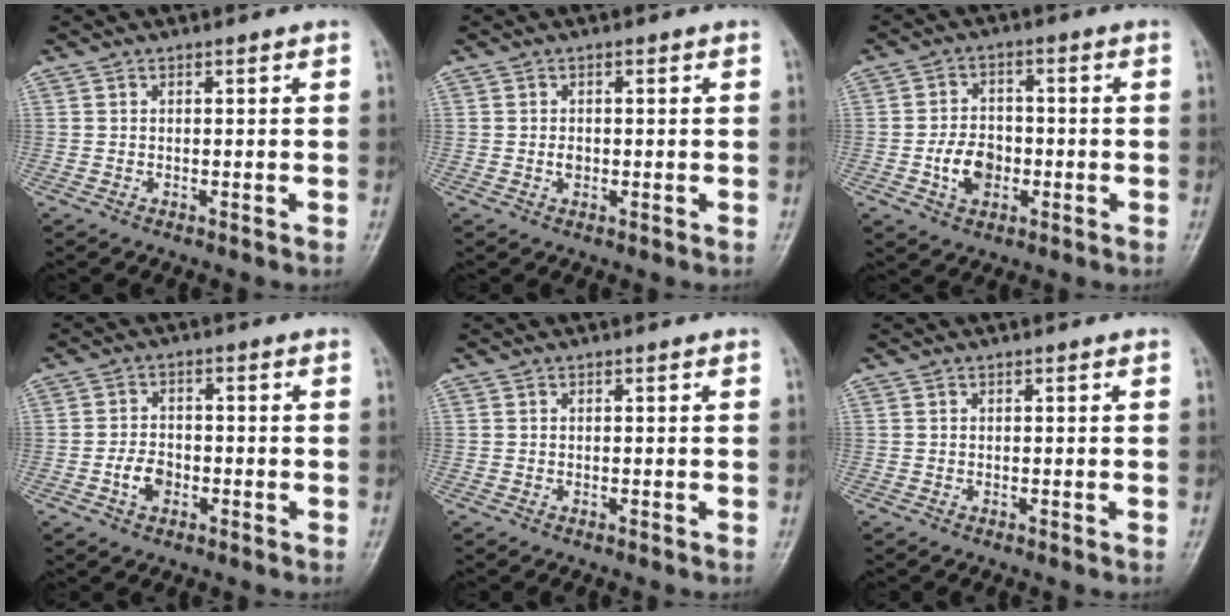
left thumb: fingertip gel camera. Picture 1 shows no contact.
{"total": 1.4, "force": [-0.2, 1.1, 0.9], "torque": [-0.009, 0.002, -0.003]}
{"total": 7.0, "force": [-1.8, 5.2, 4.4], "torque": [-0.054, 0.015, -0.034]}
{"total": 4.4, "force": [-1.6, 3.1, 2.6], "torque": [-0.036, 0.014, -0.032]}
{"total": 0.0}
{"total": 0.0}